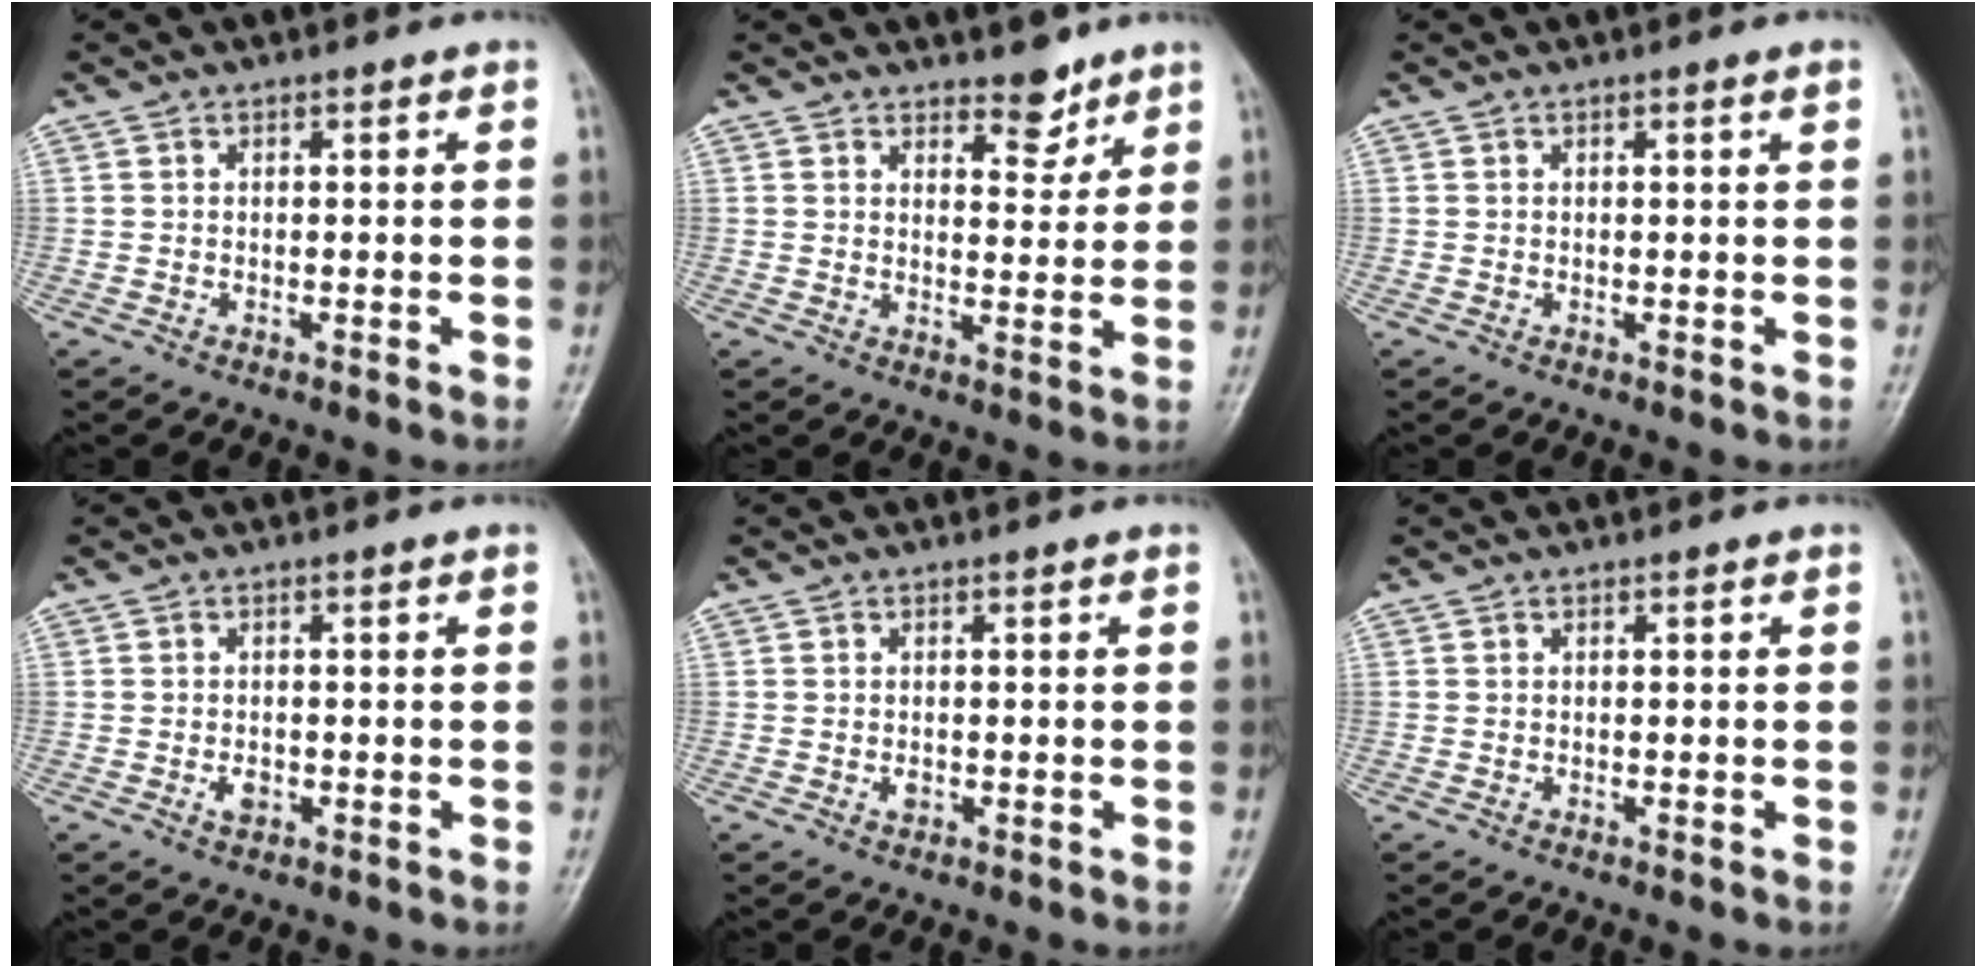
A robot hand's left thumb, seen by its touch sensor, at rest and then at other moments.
{"total": 4.8, "force": [3.7, 2.2, 2.0], "torque": [-0.003, -0.029, 0.056]}
{"total": 0.9, "force": [0.5, 0.0, 0.8], "torque": [-0.014, -0.001, 0.006]}
{"total": 1.8, "force": [-0.5, 1.2, 1.3], "torque": [-0.020, 0.000, -0.007]}
{"total": 1.0, "force": [-0.1, 0.7, 0.7], "torque": [-0.008, -0.001, 0.000]}
{"total": 0.0}